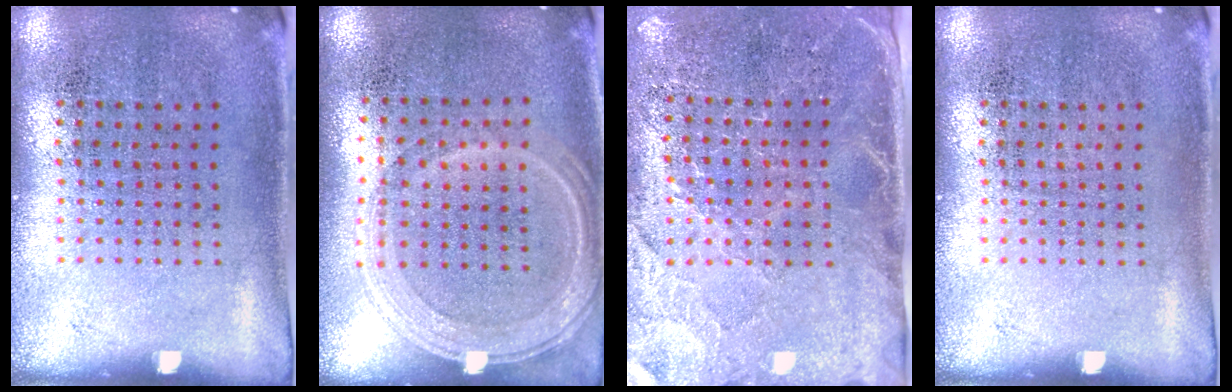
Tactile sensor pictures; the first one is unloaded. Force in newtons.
{"total": 1.2, "press": 1.2, "slide": 0.3}
{"total": 3.0, "press": 2.8, "slide": 1.1}
{"total": 0.0}